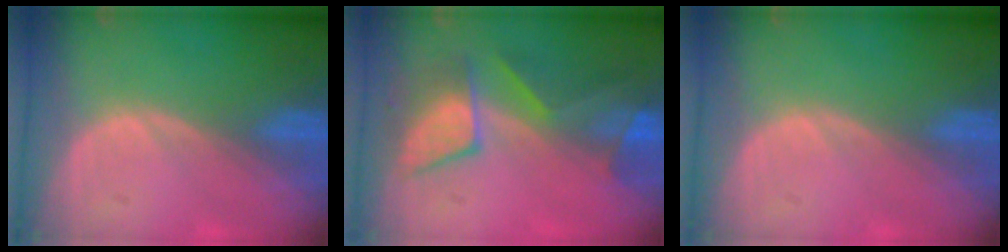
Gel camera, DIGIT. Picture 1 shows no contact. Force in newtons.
{"total": 7.6, "press": 7.5, "slide": 1.1}
{"total": 0.0}